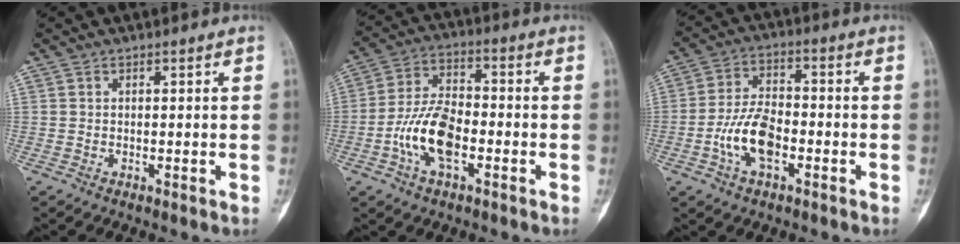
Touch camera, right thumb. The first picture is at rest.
{"total": 11.4, "force": [-3.6, 5.7, 9.2], "torque": [-0.172, 0.027, -0.075]}
{"total": 9.6, "force": [-3.2, 5.0, 7.5], "torque": [-0.139, 0.023, -0.065]}